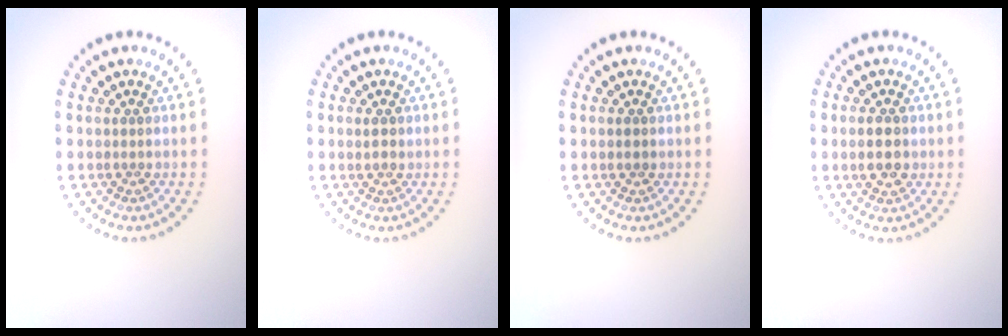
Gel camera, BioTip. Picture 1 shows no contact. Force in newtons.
{"total": 1.1, "press": 1.0, "slide": 0.5}
{"total": 0.9, "press": 0.9, "slide": 0.0}
{"total": 2.8, "press": 2.8, "slide": 0.1}